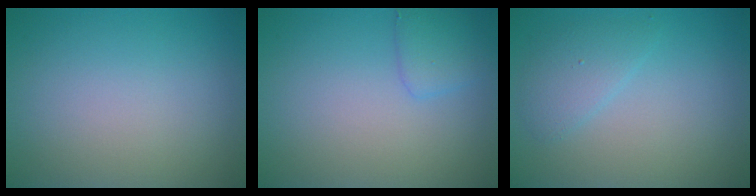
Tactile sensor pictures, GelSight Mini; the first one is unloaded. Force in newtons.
{"total": 1.7, "press": 1.7, "slide": 0.1}
{"total": 2.0, "press": 2.0, "slide": 0.2}